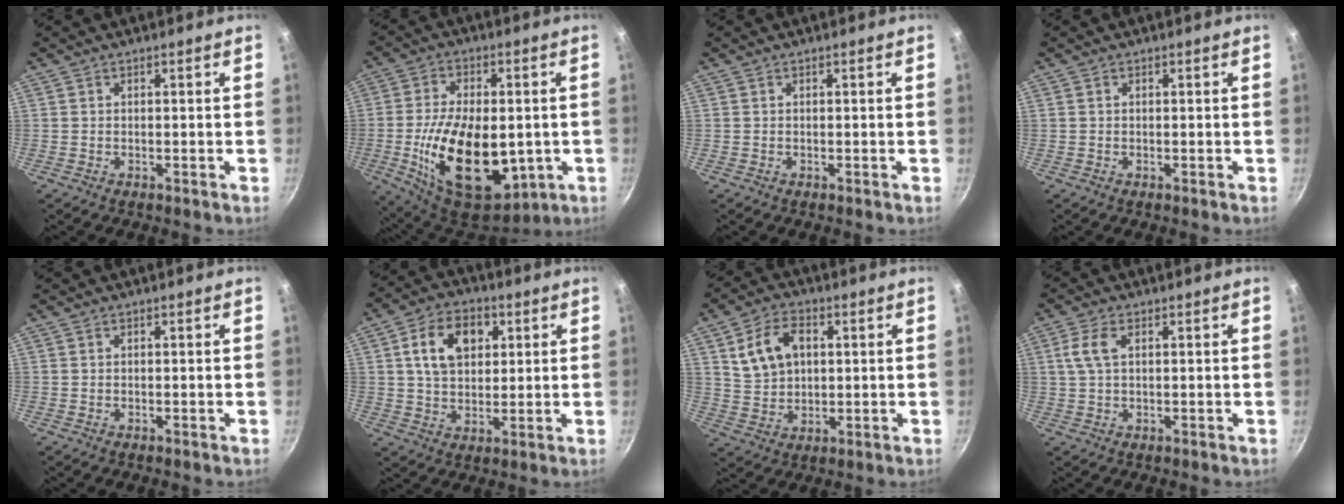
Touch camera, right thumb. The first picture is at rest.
{"total": 22.1, "force": [-3.1, 12.7, 17.9], "torque": [-0.292, -0.006, -0.034]}
{"total": 0.0}
{"total": 0.0}
{"total": 0.0}
{"total": 11.7, "force": [3.4, 8.2, 7.7], "torque": [-0.106, 0.004, 0.050]}
{"total": 10.3, "force": [2.8, 7.2, 6.8], "torque": [-0.106, -0.001, 0.055]}
{"total": 4.6, "force": [1.4, 2.4, 3.7], "torque": [-0.080, 0.009, 0.026]}